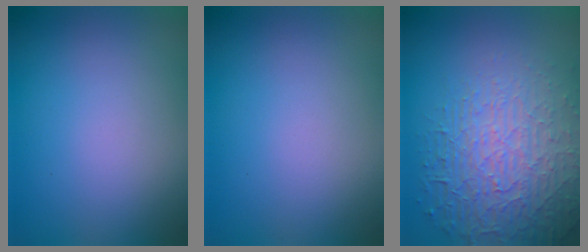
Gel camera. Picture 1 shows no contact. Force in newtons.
{"total": 0.0}
{"total": 6.7, "press": 5.1, "slide": 4.4}